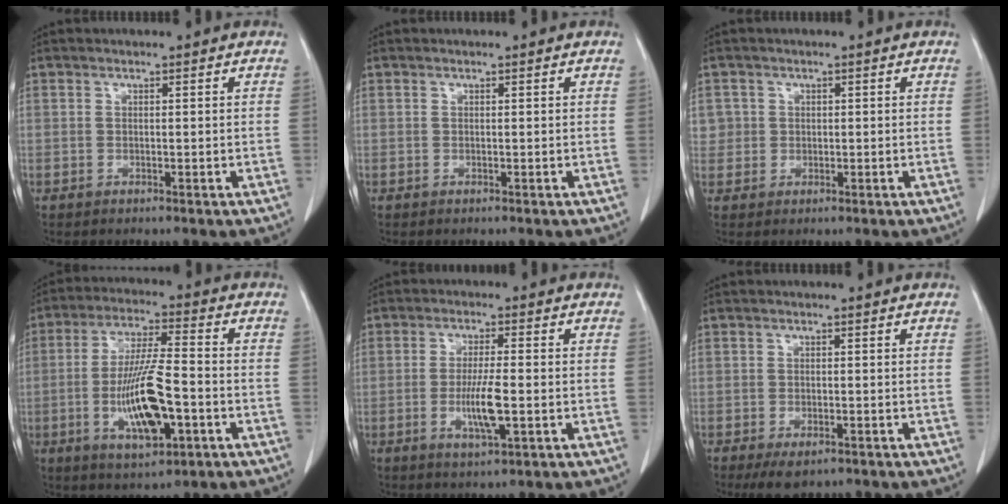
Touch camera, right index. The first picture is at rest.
{"total": 0.0}
{"total": 2.6, "force": [0.5, 2.6, 0.0], "torque": [0.019, 0.004, 0.007]}
{"total": 12.6, "force": [-3.4, 2.8, 11.8], "torque": [-0.229, -0.006, -0.055]}
{"total": 6.3, "force": [-1.4, 0.7, 6.1], "torque": [-0.117, -0.011, -0.025]}
{"total": 4.0, "force": [-2.7, 1.7, 2.4], "torque": [-0.039, -0.008, -0.036]}